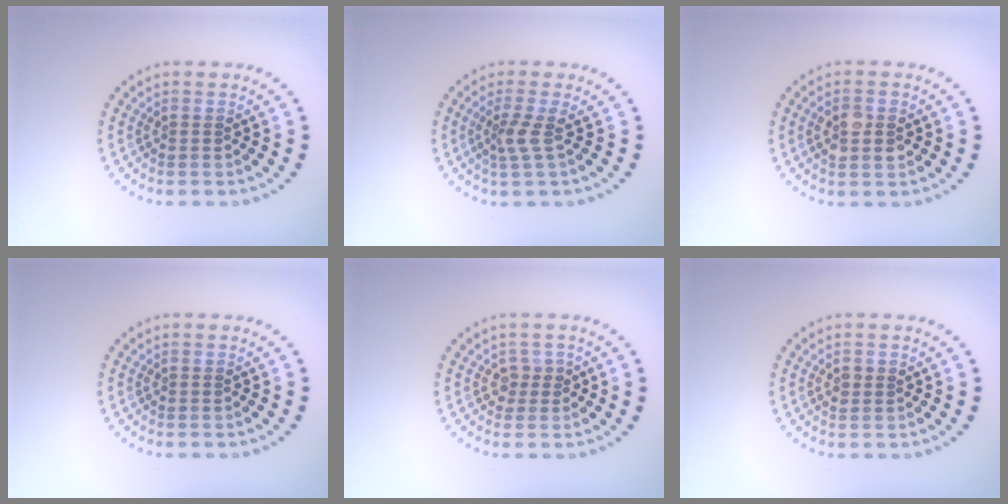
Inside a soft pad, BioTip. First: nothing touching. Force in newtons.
{"total": 1.9, "press": 1.4, "slide": 1.3}
{"total": 2.6, "press": 2.6, "slide": 0.2}
{"total": 0.0}
{"total": 1.3, "press": 1.0, "slide": 0.9}
{"total": 1.0, "press": 1.0, "slide": 0.1}